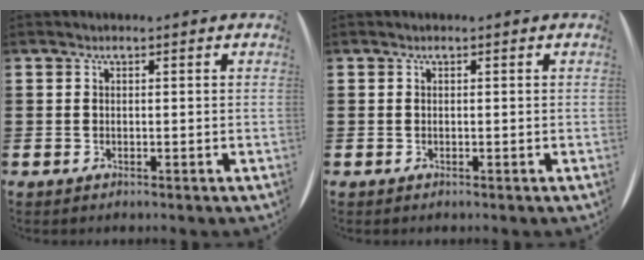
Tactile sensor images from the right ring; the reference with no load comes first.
{"total": 0.0}